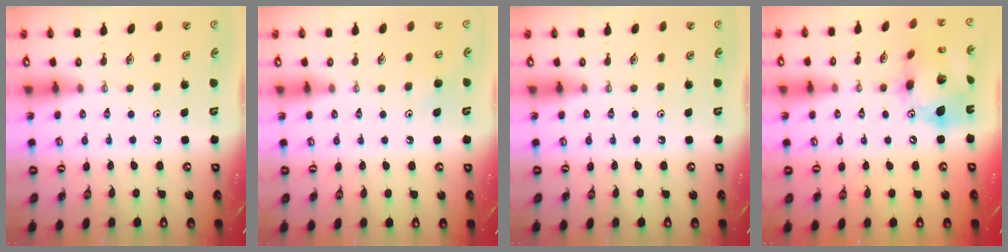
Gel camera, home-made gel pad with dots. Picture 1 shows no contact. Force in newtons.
{"total": 4.0, "press": 4.0, "slide": 0.1}
{"total": 0.0}
{"total": 16.8, "press": 16.7, "slide": 1.8}